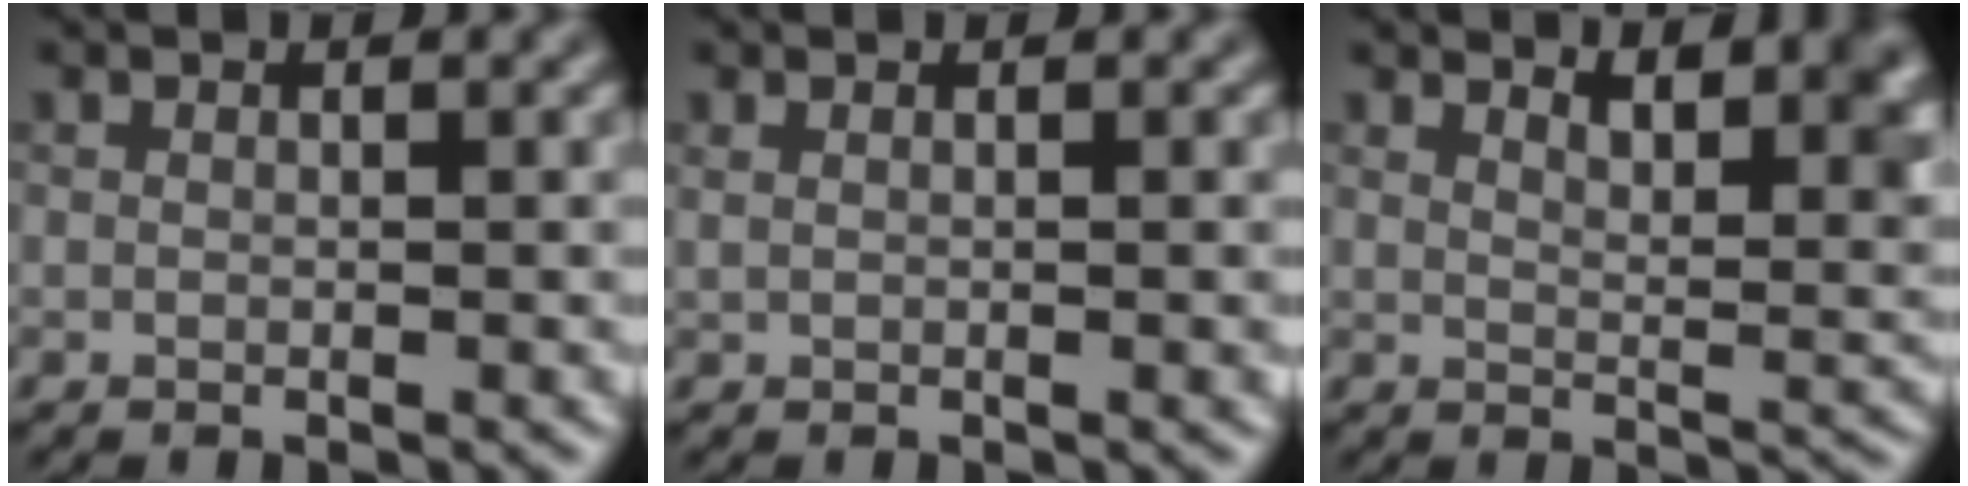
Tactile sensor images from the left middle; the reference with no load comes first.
{"total": 1.7, "force": [0.6, 0.8, 1.3], "torque": [-0.009, 0.004, 0.006]}
{"total": 7.0, "force": [5.0, 2.3, 4.2], "torque": [-0.032, 0.009, 0.070]}